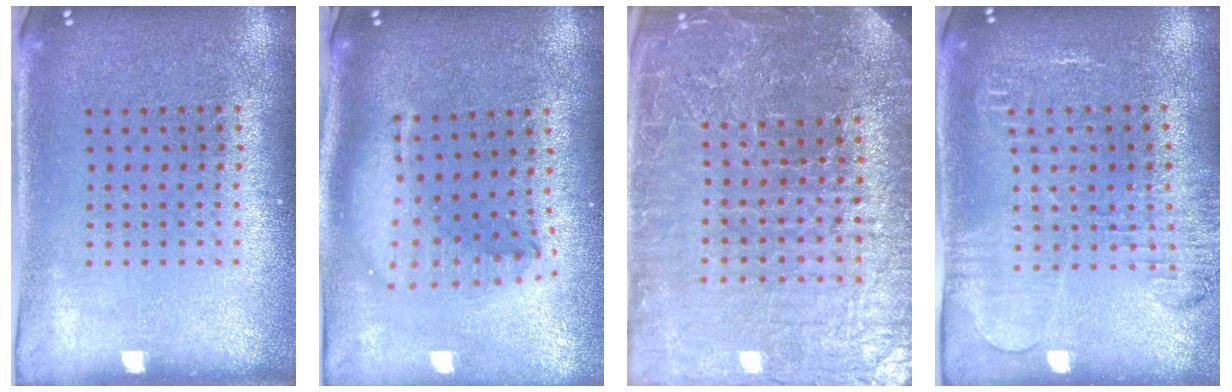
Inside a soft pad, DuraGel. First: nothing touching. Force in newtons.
{"total": 2.2, "press": 1.7, "slide": 1.4}
{"total": 6.0, "press": 5.4, "slide": 2.8}
{"total": 1.8, "press": 1.8, "slide": 0.4}